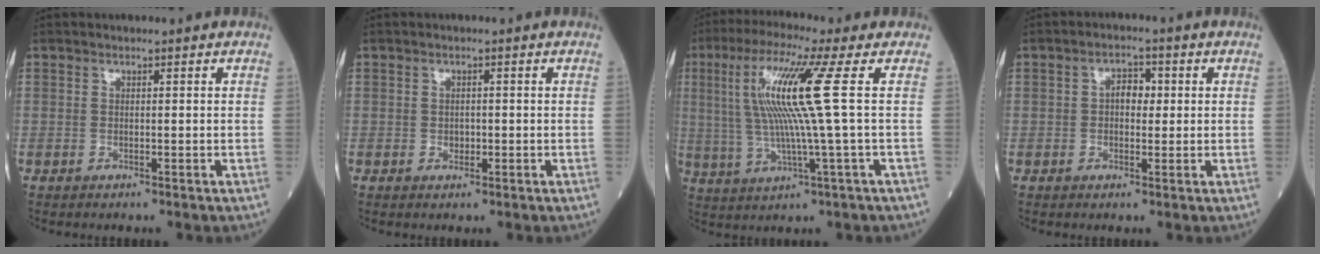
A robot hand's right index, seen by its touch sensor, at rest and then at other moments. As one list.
[{"total": 1.1, "force": [-0.2, 0.9, 0.7], "torque": [-0.012, 0.002, 0.001]}, {"total": 12.1, "force": [2.3, -1.6, 11.7], "torque": [-0.236, 0.011, 0.042]}, {"total": 3.1, "force": [0.3, 2.0, 2.4], "torque": [-0.034, 0.016, 0.003]}]